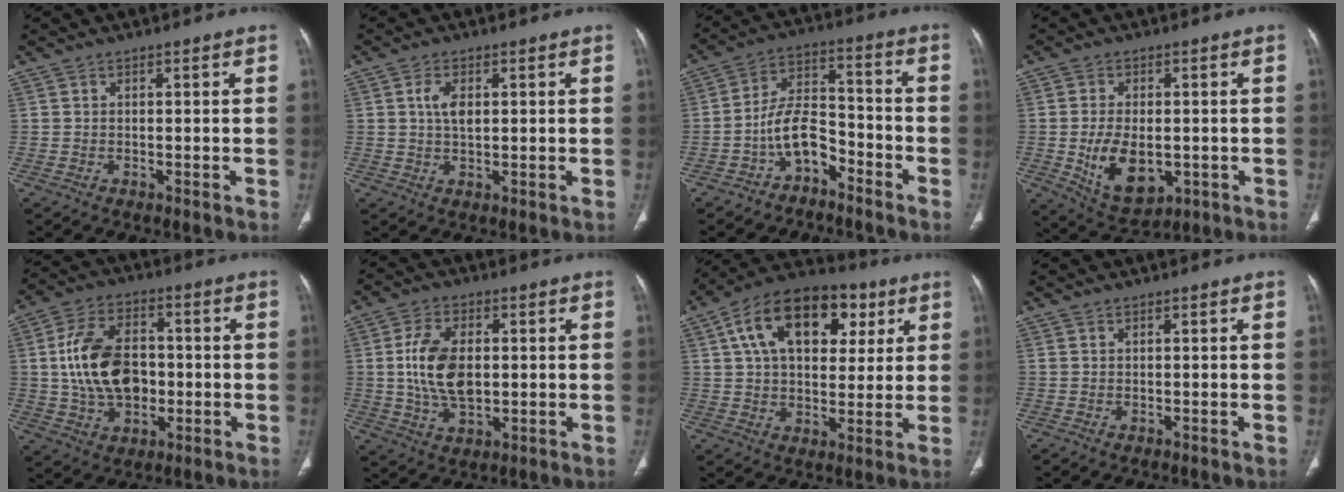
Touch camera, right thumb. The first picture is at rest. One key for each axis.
{"total": 3.9, "fx": 1.0, "fy": 2.0, "fz": 3.2, "tx": -0.059, "ty": -0.002, "tz": 0.017}
{"total": 8.5, "fx": -4.9, "fy": 4.9, "fz": 4.9, "tx": -0.073, "ty": 0.069, "tz": -0.096}
{"total": 10.6, "fx": -1.8, "fy": 6.4, "fz": 8.3, "tx": -0.125, "ty": -0.006, "tz": -0.011}
{"total": 15.5, "fx": -0.2, "fy": 10.5, "fz": 11.3, "tx": -0.186, "ty": 0.017, "tz": 0.004}
{"total": 11.1, "fx": 0.8, "fy": 6.5, "fz": 9.0, "tx": -0.167, "ty": -0.003, "tz": 0.022}
{"total": 20.4, "fx": 7.6, "fy": 12.5, "fz": 14.1, "tx": -0.202, "ty": 0.009, "tz": 0.115}
{"total": 0.0}